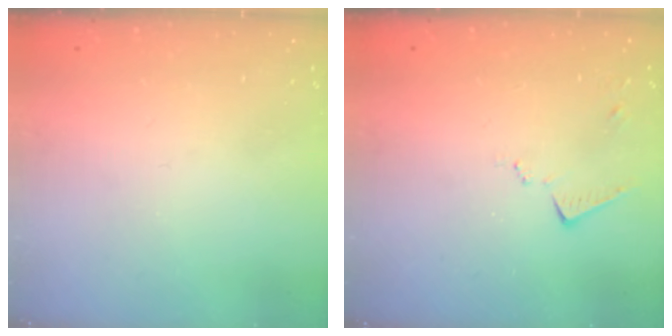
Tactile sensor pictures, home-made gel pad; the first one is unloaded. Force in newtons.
{"total": 7.0, "press": 7.0, "slide": 0.7}